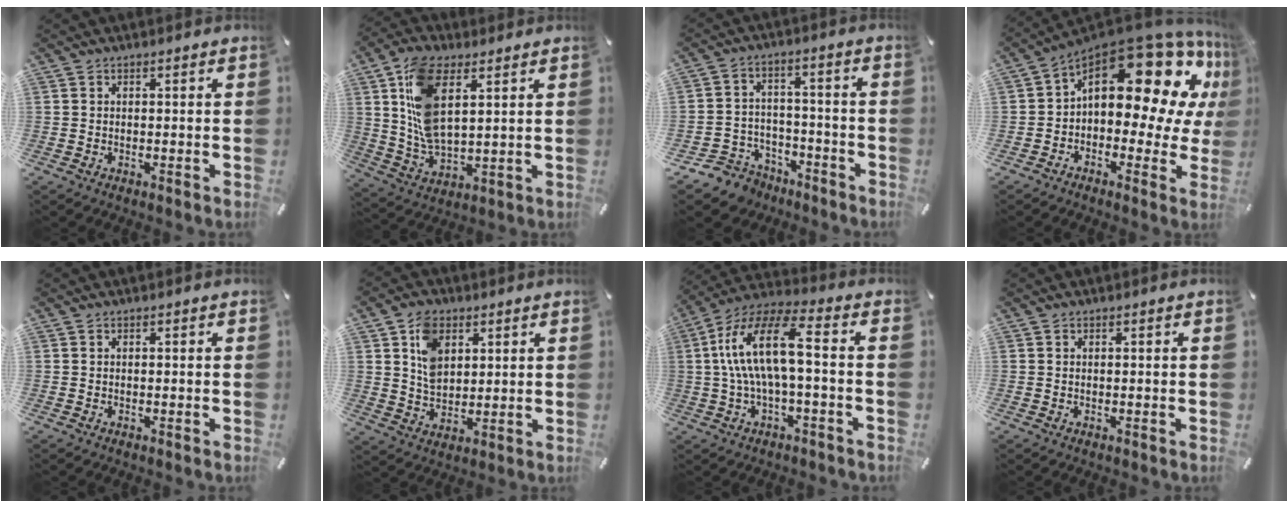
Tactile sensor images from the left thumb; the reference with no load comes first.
{"total": 13.1, "force": [5.0, 6.7, 10.1], "torque": [-0.232, -0.010, 0.090]}
{"total": 8.3, "force": [-6.0, 5.6, 1.4], "torque": [-0.029, 0.039, -0.110]}
{"total": 21.6, "force": [8.2, 10.9, 16.7], "torque": [-0.239, -0.075, 0.134]}
{"total": 0.0}
{"total": 8.7, "force": [3.6, 6.4, 4.7], "torque": [-0.084, 0.004, 0.067]}
{"total": 15.2, "force": [0.7, 5.1, 14.3], "torque": [-0.299, 0.001, 0.001]}
{"total": 0.0}